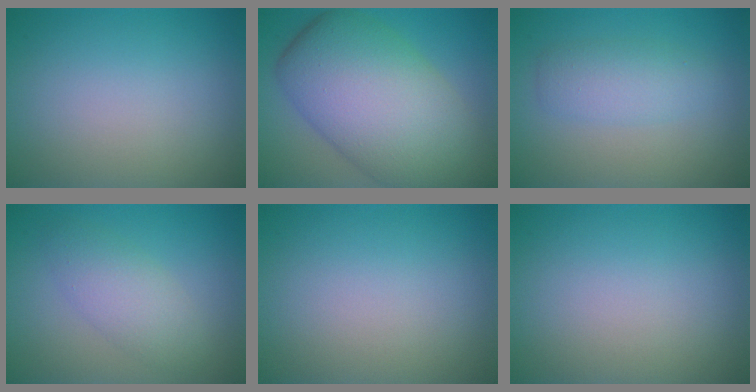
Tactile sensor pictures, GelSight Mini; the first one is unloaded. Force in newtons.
{"total": 13.3, "press": 13.3, "slide": 0.7}
{"total": 2.9, "press": 2.9, "slide": 0.1}
{"total": 3.2, "press": 3.2, "slide": 0.1}
{"total": 0.0}
{"total": 0.0}